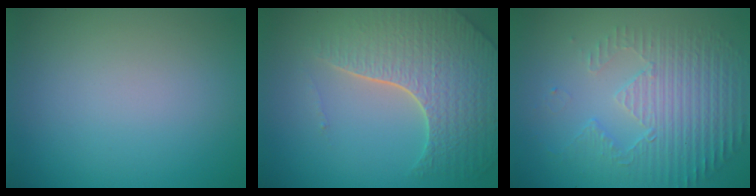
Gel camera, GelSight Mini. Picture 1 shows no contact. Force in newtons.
{"total": 7.6, "press": 5.6, "slide": 5.1}
{"total": 5.4, "press": 3.6, "slide": 4.1}